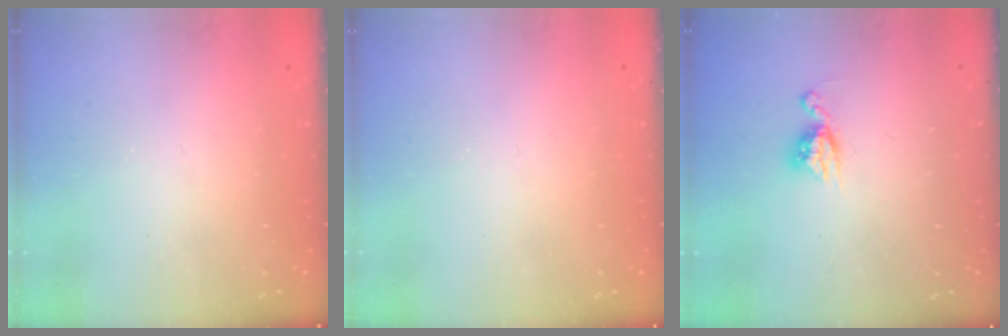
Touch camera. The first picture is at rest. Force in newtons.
{"total": 0.0}
{"total": 7.7, "press": 7.7, "slide": 0.6}